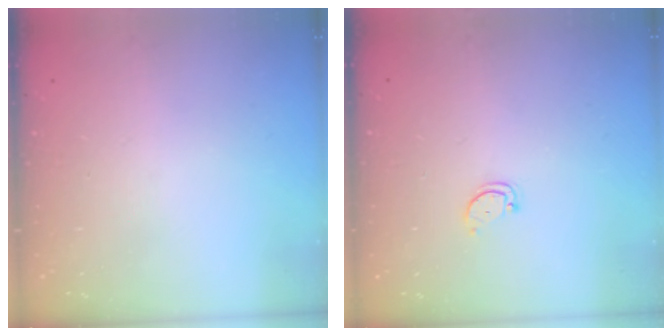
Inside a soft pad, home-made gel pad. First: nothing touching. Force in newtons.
{"total": 2.3, "press": 2.3, "slide": 0.4}